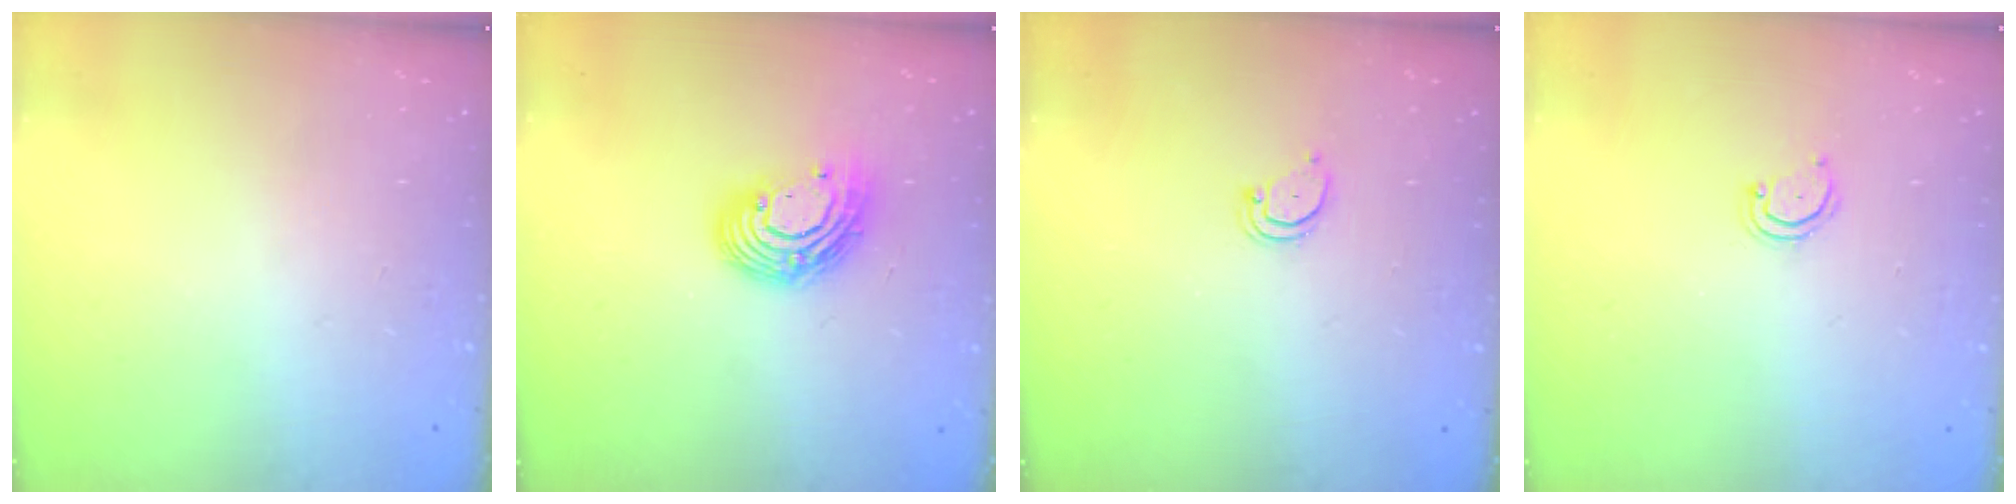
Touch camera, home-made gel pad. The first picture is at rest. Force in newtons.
{"total": 11.9, "press": 11.9, "slide": 1.0}
{"total": 3.0, "press": 3.0, "slide": 0.3}
{"total": 3.2, "press": 3.2, "slide": 0.2}